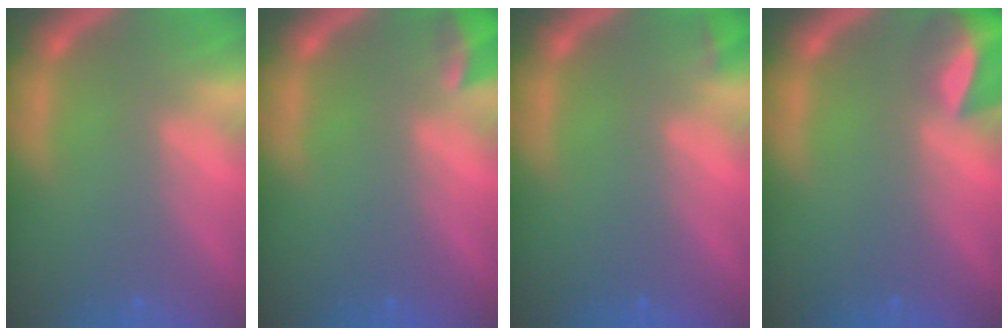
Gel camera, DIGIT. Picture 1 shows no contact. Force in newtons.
{"total": 2.4}
{"total": 0.9}
{"total": 6.0}